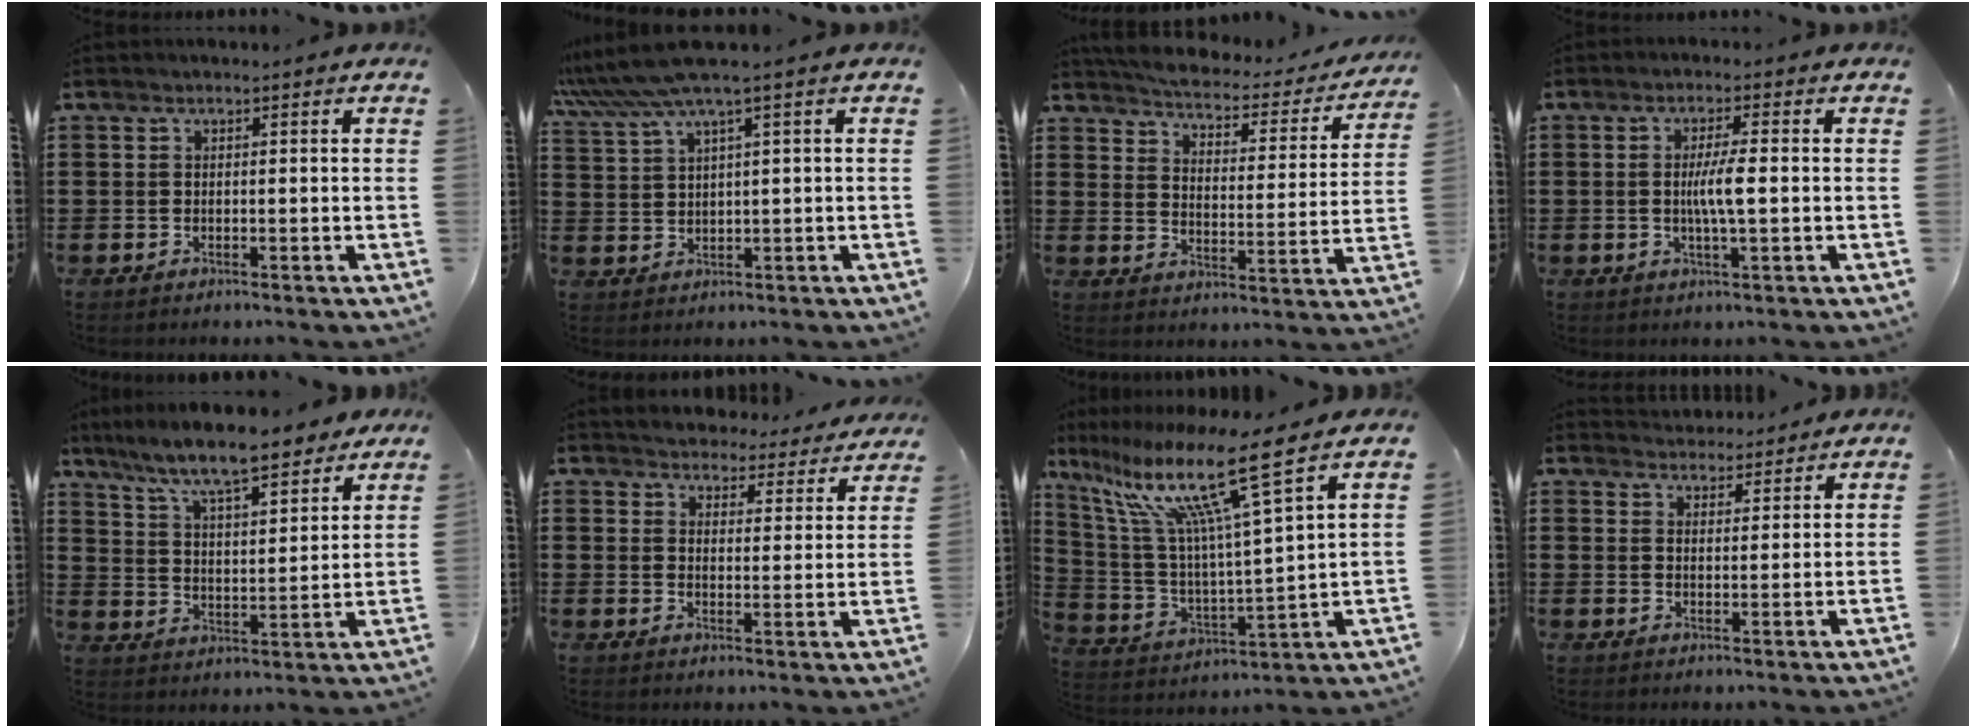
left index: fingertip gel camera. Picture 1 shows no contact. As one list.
[{"total": 5.6, "force": [3.3, -0.3, 4.4], "torque": [-0.103, -0.017, 0.055]}, {"total": 3.5, "force": [3.4, 0.3, 1.0], "torque": [-0.041, -0.028, 0.050]}, {"total": 4.4, "force": [-0.1, 0.5, 4.4], "torque": [-0.080, -0.001, -0.006]}, {"total": 8.7, "force": [7.5, 1.0, 4.2], "torque": [-0.111, -0.034, 0.129]}, {"total": 4.2, "force": [4.2, 0.3, -0.2], "torque": [-0.010, -0.031, 0.071]}, {"total": 15.3, "force": [10.3, 0.7, 11.2], "torque": [-0.246, -0.061, 0.161]}, {"total": 3.2, "force": [3.1, 0.8, -0.2], "torque": [-0.007, -0.007, 0.060]}]